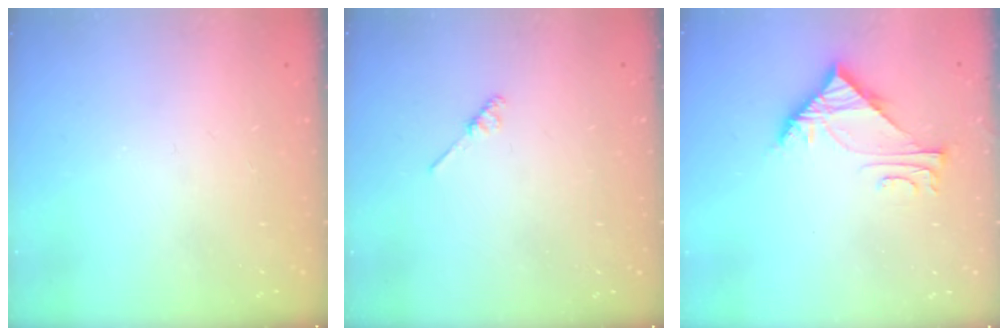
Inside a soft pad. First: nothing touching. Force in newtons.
{"total": 2.1, "press": 2.1, "slide": 0.4}
{"total": 5.9, "press": 5.9, "slide": 0.2}